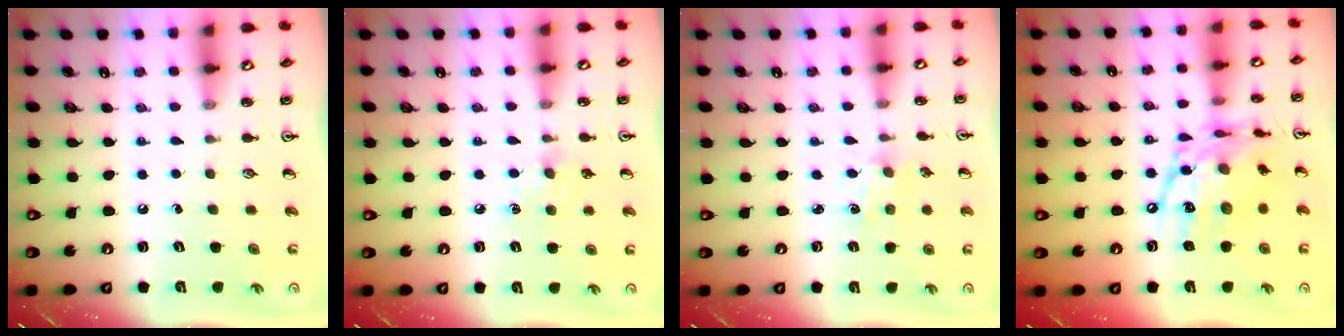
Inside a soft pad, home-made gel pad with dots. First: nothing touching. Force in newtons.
{"total": 6.3, "press": 6.2, "slide": 0.8}
{"total": 1.6, "press": 1.6, "slide": 0.4}
{"total": 16.0, "press": 15.9, "slide": 0.9}